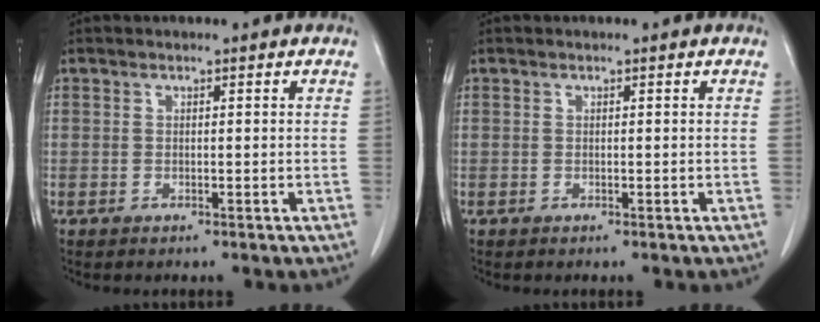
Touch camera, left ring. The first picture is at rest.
{"total": 0.0}